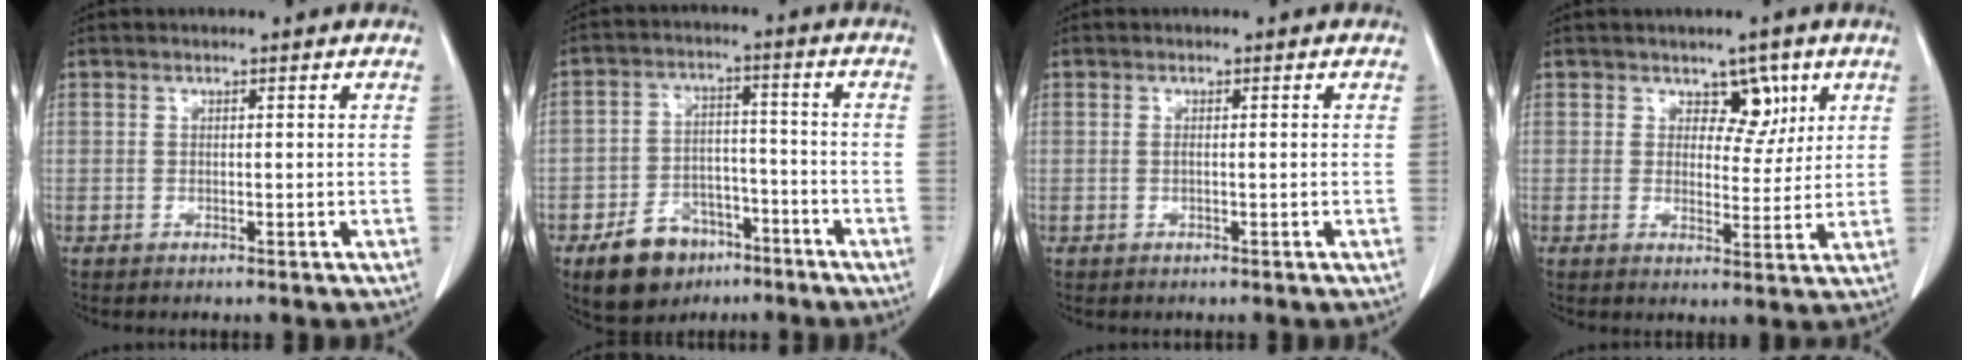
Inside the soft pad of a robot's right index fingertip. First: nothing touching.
{"total": 9.5, "force": [-5.9, 6.2, 4.0], "torque": [-0.074, 0.016, -0.092]}
{"total": 0.9, "force": [0.0, 0.0, 0.9], "torque": [-0.019, -0.001, 0.001]}
{"total": 4.5, "force": [2.4, 2.9, 2.5], "torque": [-0.022, -0.001, 0.034]}